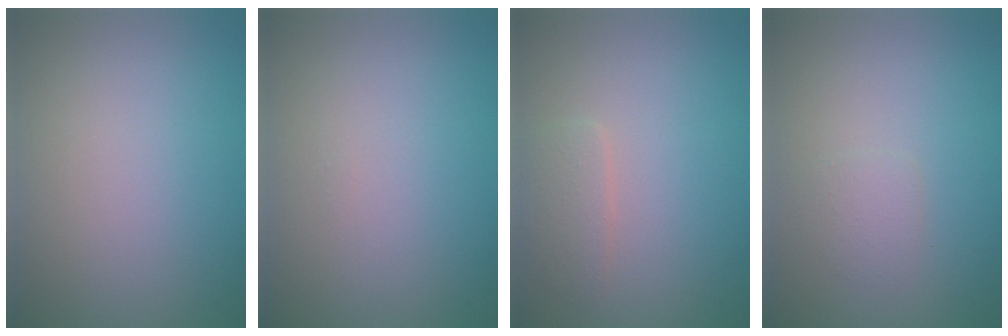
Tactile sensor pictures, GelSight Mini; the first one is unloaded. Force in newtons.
{"total": 0.0}
{"total": 1.5, "press": 1.5, "slide": 0.1}
{"total": 1.1, "press": 1.1, "slide": 0.0}